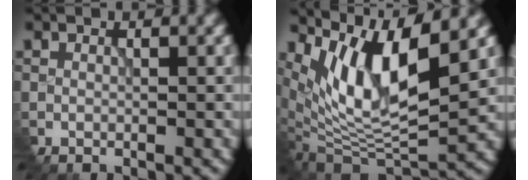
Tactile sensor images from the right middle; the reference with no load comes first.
{"total": 9.4, "force": [4.3, 3.0, 7.8], "torque": [-0.150, -0.010, 0.089]}